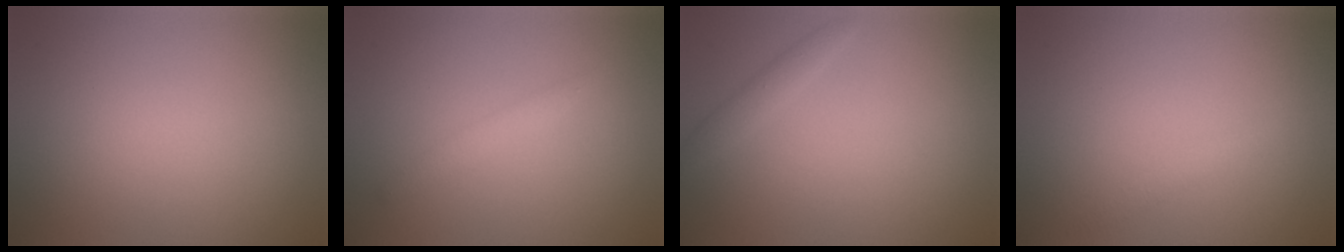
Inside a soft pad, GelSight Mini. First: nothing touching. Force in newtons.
{"total": 1.3, "press": 1.3, "slide": 0.0}
{"total": 1.3, "press": 1.3, "slide": 0.1}
{"total": 0.8, "press": 0.8, "slide": 0.0}